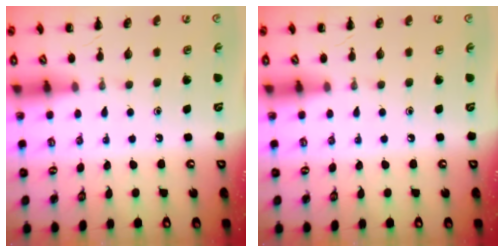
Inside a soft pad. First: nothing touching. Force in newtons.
{"total": 0.0}